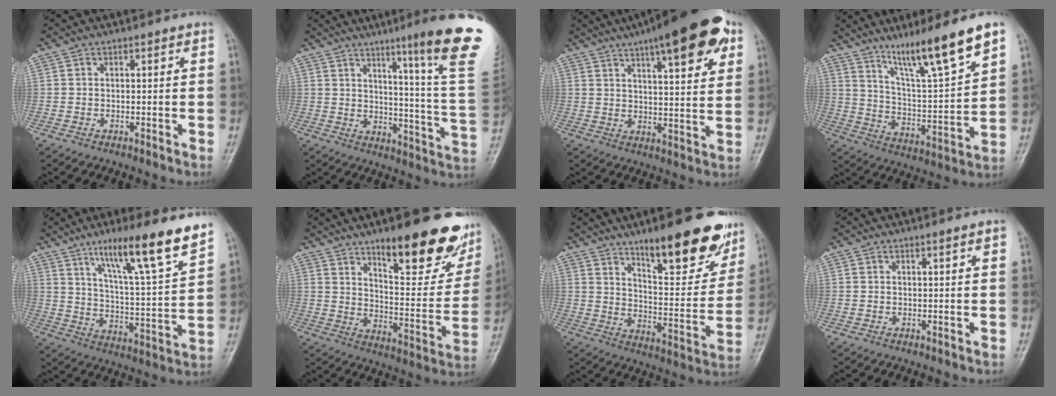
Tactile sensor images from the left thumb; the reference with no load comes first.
{"total": 21.3, "force": [12.7, -0.4, 17.1], "torque": [-0.209, -0.090, 0.166]}
{"total": 19.2, "force": [10.6, 5.2, 15.2], "torque": [-0.196, -0.018, 0.150]}
{"total": 16.1, "force": [11.2, 1.2, 11.5], "torque": [-0.182, -0.065, 0.196]}
{"total": 17.6, "force": [11.9, 1.6, 12.9], "torque": [-0.187, -0.062, 0.193]}
{"total": 23.2, "force": [14.7, 7.5, 16.3], "torque": [-0.176, -0.080, 0.216]}
{"total": 20.6, "force": [13.4, 6.2, 14.4], "torque": [-0.153, -0.078, 0.203]}
{"total": 1.5, "force": [1.0, 0.0, 1.2], "torque": [-0.017, -0.002, 0.012]}